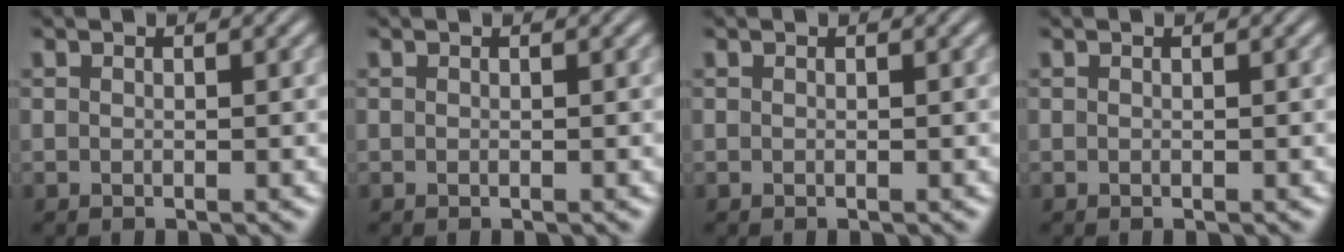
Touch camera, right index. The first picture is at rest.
{"total": 0.0}
{"total": 0.0}
{"total": 0.0}